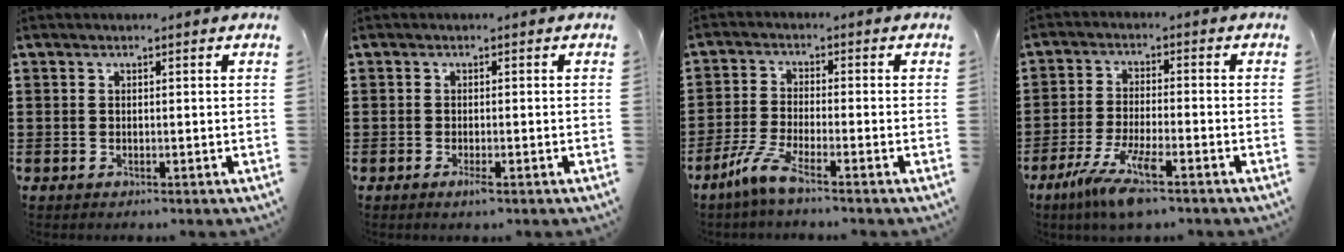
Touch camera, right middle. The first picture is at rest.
{"total": 1.4, "force": [-0.7, 0.2, 1.2], "torque": [-0.021, -0.003, -0.012]}
{"total": 5.1, "force": [-3.4, 0.3, 3.8], "torque": [-0.096, -0.016, -0.070]}
{"total": 7.6, "force": [-4.9, 0.8, 5.7], "torque": [-0.122, -0.016, -0.094]}